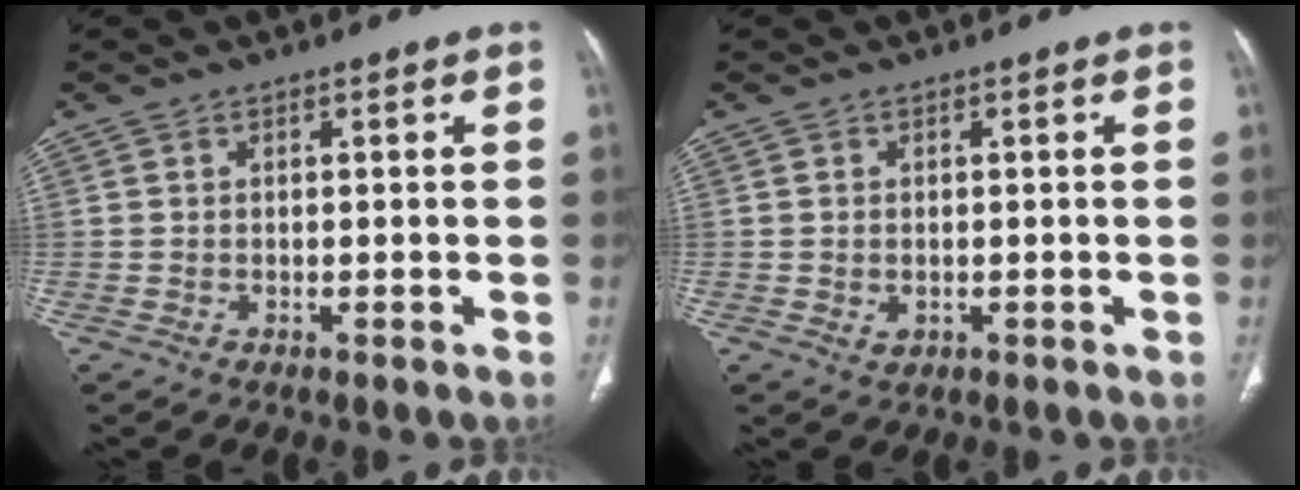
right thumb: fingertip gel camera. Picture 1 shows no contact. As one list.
[{"total": 1.4, "force": [-0.2, 1.1, 0.9], "torque": [-0.013, -0.002, 0.002]}]